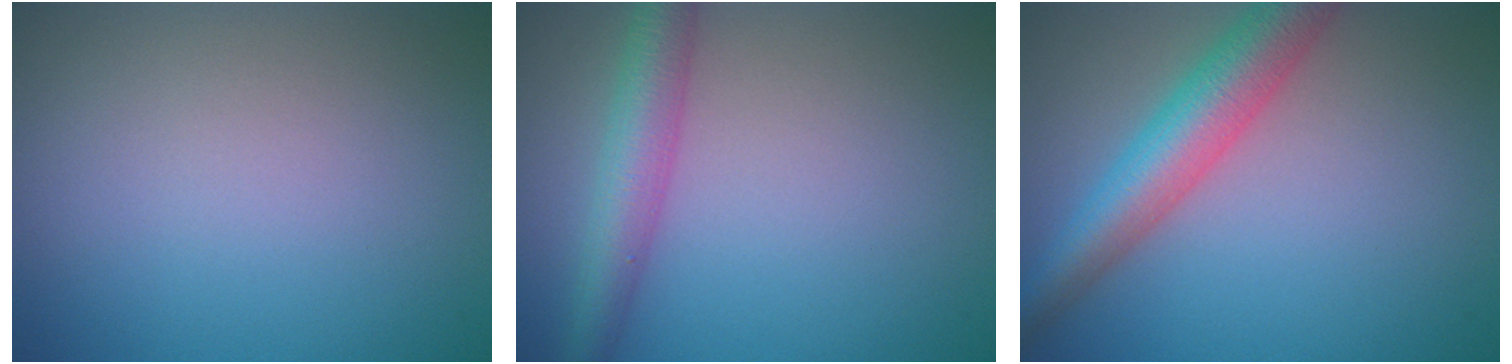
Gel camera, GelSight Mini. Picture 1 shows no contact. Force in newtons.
{"total": 4.1, "press": 4.1, "slide": 0.1}
{"total": 5.7, "press": 5.7, "slide": 0.2}